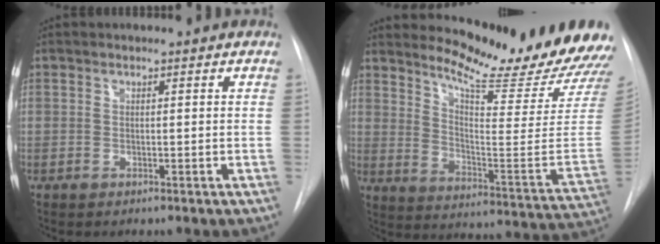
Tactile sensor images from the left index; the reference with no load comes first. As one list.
[{"total": 20.6, "force": [19.1, 1.2, 7.6], "torque": [-0.123, -0.119, 0.249]}]